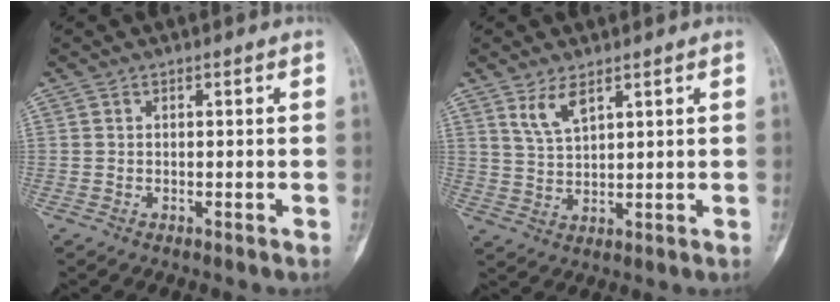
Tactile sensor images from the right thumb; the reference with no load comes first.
{"total": 4.7, "force": [3.0, 1.7, 3.2], "torque": [-0.061, -0.019, 0.066]}